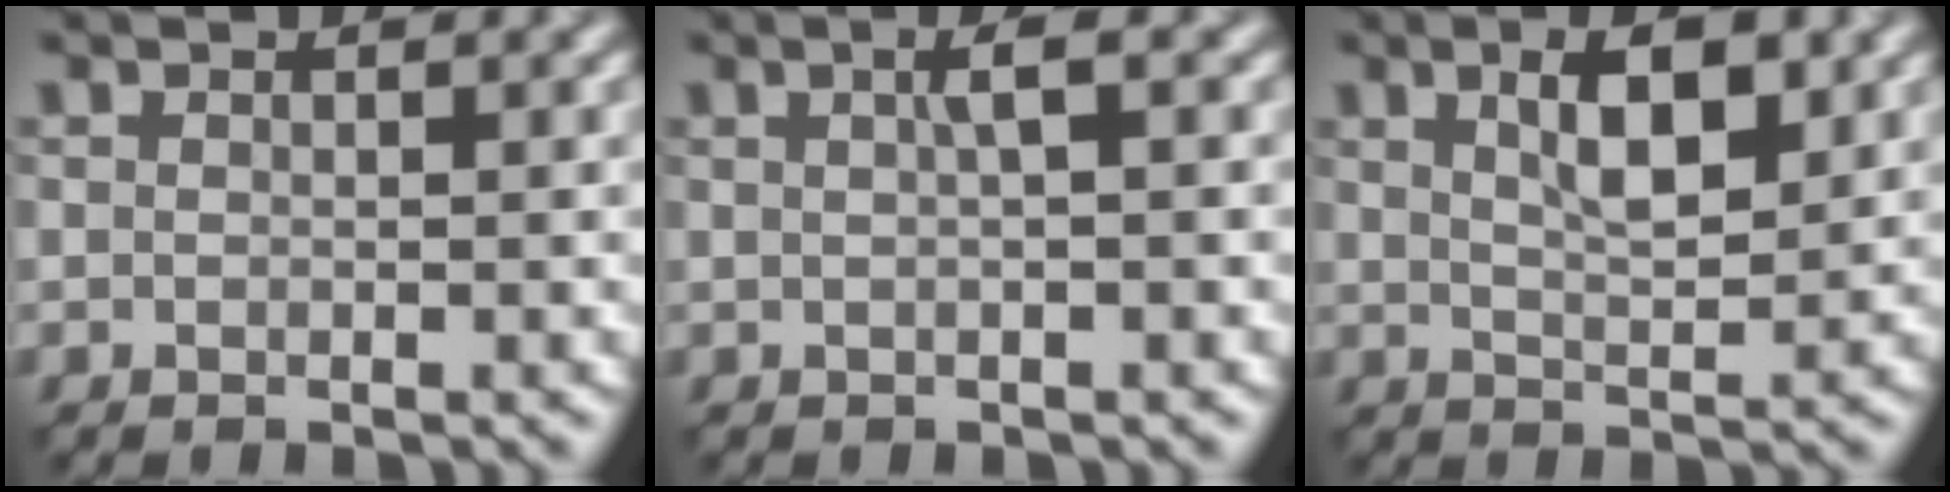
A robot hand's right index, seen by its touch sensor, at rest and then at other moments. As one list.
[{"total": 1.5, "force": [-0.1, 0.1, 1.5], "torque": [-0.027, 0.012, 0.006]}, {"total": 3.7, "force": [1.4, 0.9, 3.3], "torque": [-0.061, 0.008, 0.034]}]